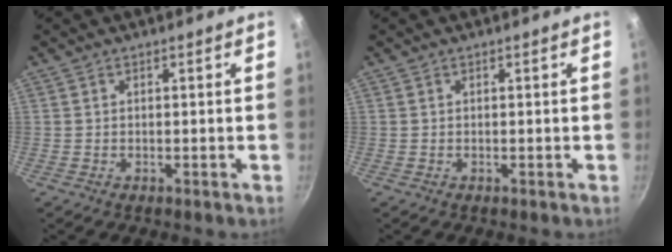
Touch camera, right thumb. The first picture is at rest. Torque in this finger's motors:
{"motor_torque": [-0.01, 0.01, 0.00, 0.00, 0.00]}